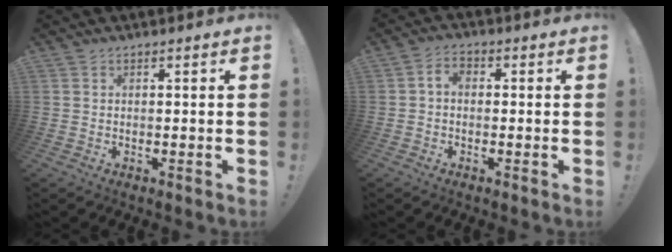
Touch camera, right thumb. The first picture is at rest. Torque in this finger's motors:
{"motor_torque": [0.53, 0.57, 0.40, -0.37, 0.00]}